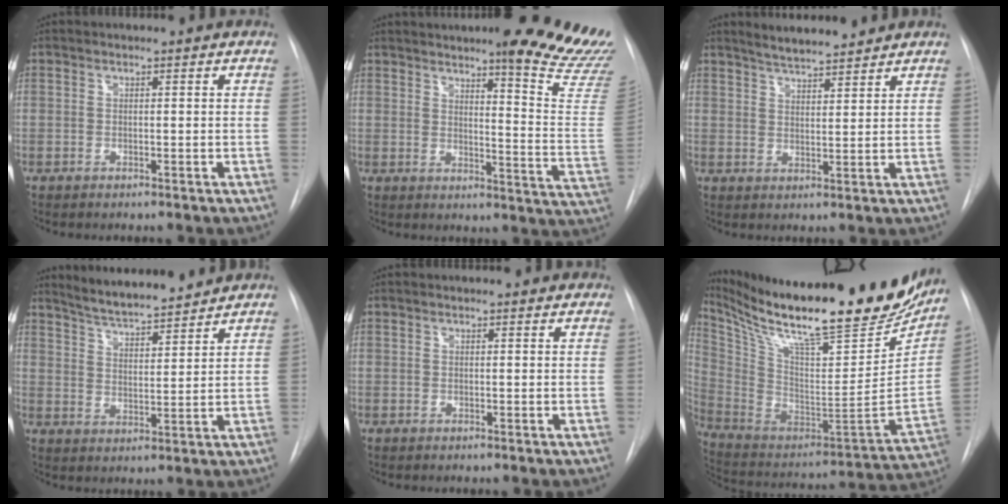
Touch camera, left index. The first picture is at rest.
{"total": 20.5, "force": [17.6, 0.3, 10.6], "torque": [-0.133, -0.099, 0.202]}
{"total": 7.4, "force": [6.9, 1.0, 2.7], "torque": [-0.046, 0.011, 0.108]}
{"total": 9.8, "force": [9.3, 0.5, 3.1], "torque": [-0.056, 0.006, 0.154]}
{"total": 3.5, "force": [3.1, 0.9, 1.3], "torque": [-0.015, 0.016, 0.030]}
{"total": 34.8, "force": [28.2, 6.8, 19.1], "torque": [-0.337, -0.060, 0.416]}